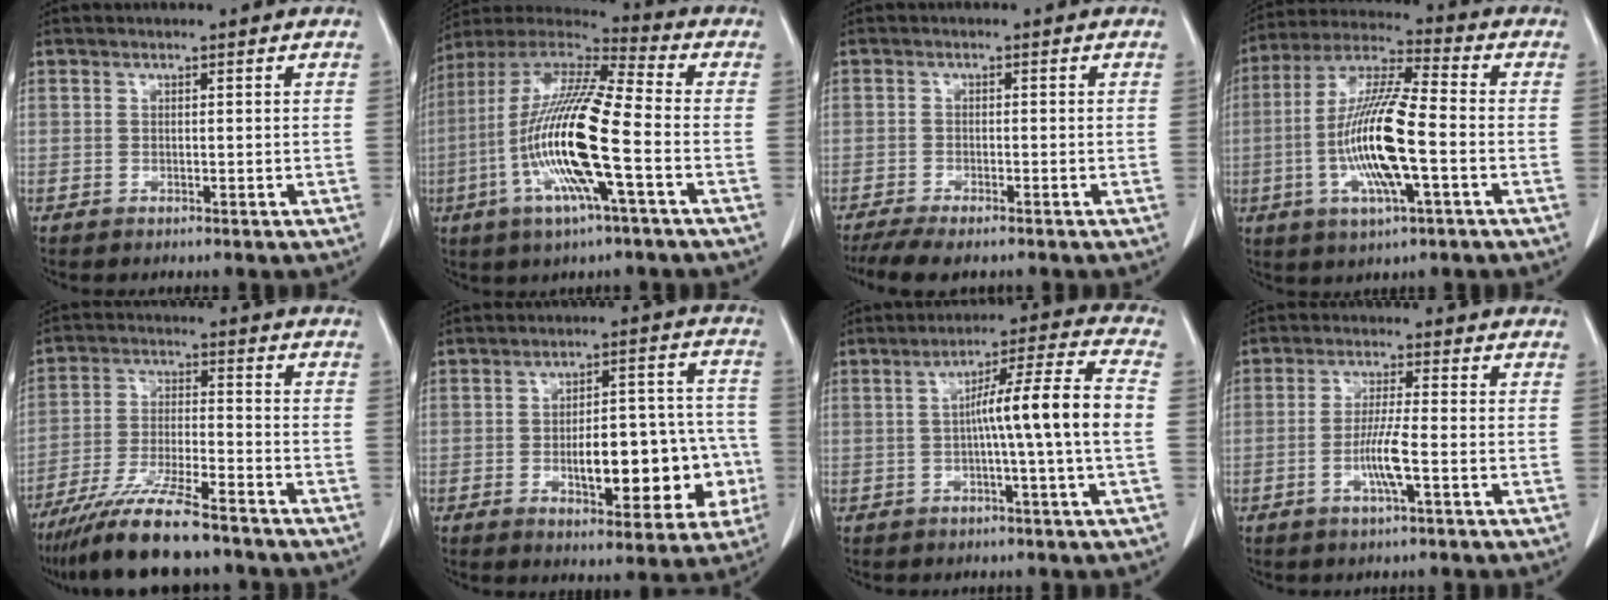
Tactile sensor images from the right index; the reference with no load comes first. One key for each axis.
{"total": 18.1, "fx": -4.5, "fy": 1.3, "fz": 17.5, "tx": -0.356, "ty": -0.009, "tz": -0.093}
{"total": 7.0, "fx": -5.6, "fy": 1.4, "fz": 3.9, "tx": -0.058, "ty": -0.013, "tz": -0.089}
{"total": 14.9, "fx": -3.1, "fy": 2.0, "fz": 14.5, "tx": -0.292, "ty": -0.007, "tz": -0.059}
{"total": 12.8, "fx": -10.6, "fy": 1.3, "fz": 7.1, "tx": -0.128, "ty": -0.024, "tz": -0.183}
{"total": 14.9, "fx": -3.7, "fy": 5.6, "fz": 13.2, "tx": -0.168, "ty": 0.035, "tz": -0.041}
{"total": 11.3, "fx": -0.7, "fy": -1.3, "fz": 11.2, "tx": -0.180, "ty": 0.016, "tz": -0.014}
{"total": 5.4, "fx": -1.7, "fy": -0.1, "fz": 5.1, "tx": -0.101, "ty": -0.005, "tz": -0.034}